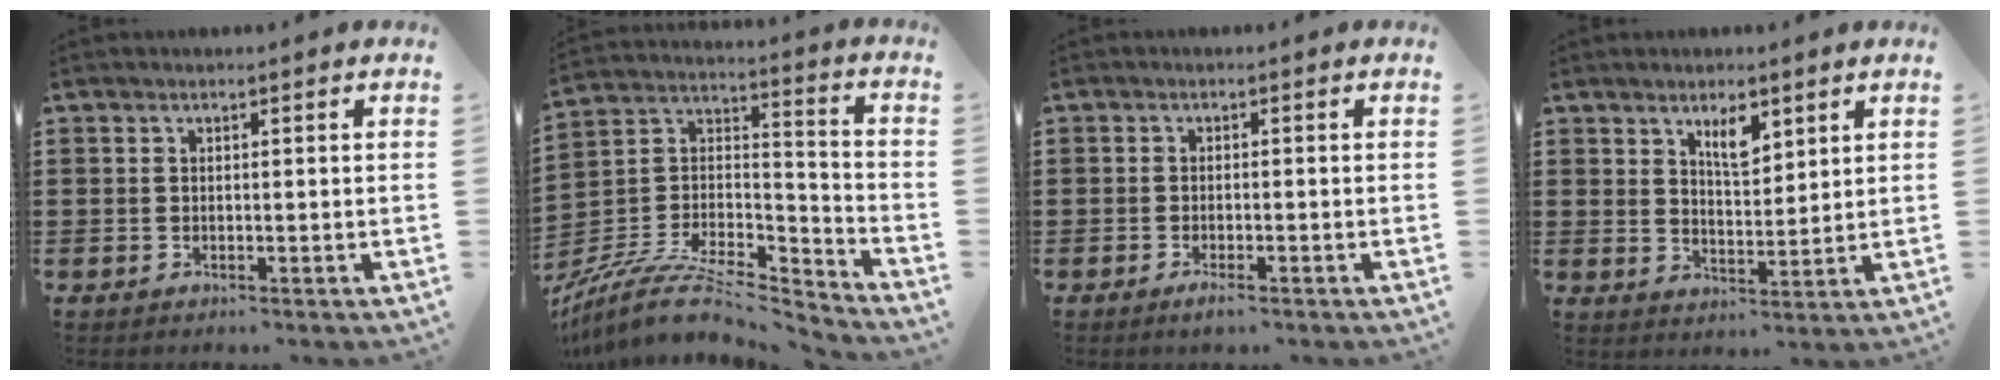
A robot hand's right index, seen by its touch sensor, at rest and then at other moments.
{"total": 10.3, "force": [-8.2, 3.2, 5.3], "torque": [-0.113, 0.008, -0.166]}
{"total": 1.4, "force": [-0.9, 0.0, 1.1], "torque": [-0.026, -0.009, -0.017]}
{"total": 4.6, "force": [2.9, 1.8, 3.0], "torque": [-0.051, -0.001, 0.049]}